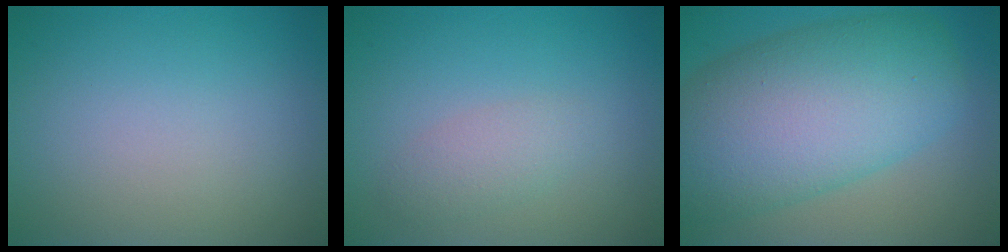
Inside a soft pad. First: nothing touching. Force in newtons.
{"total": 1.9, "press": 1.9, "slide": 0.1}
{"total": 12.0, "press": 12.0, "slide": 0.4}